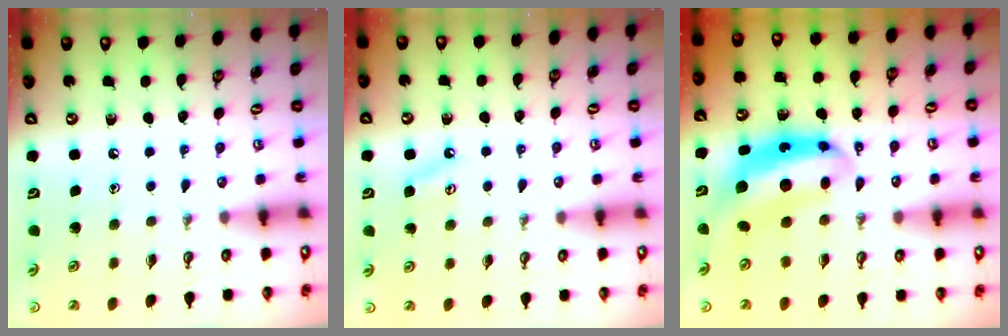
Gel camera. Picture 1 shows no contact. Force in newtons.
{"total": 3.2, "press": 3.2, "slide": 0.5}
{"total": 8.8, "press": 8.7, "slide": 1.1}